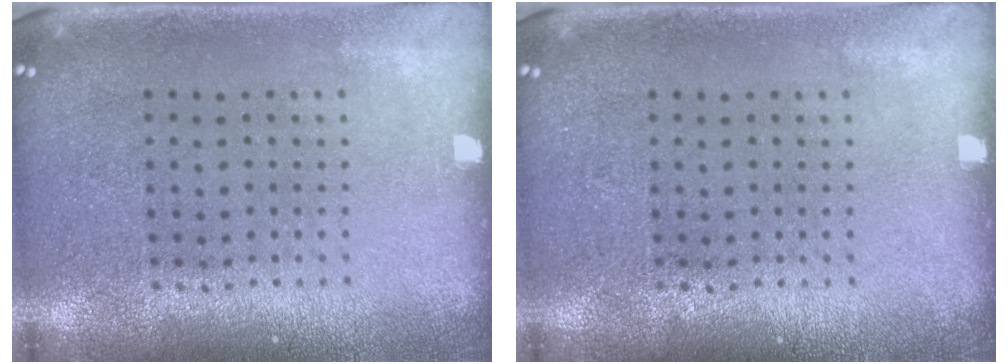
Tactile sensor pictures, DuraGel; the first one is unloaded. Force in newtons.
{"total": 0.0}